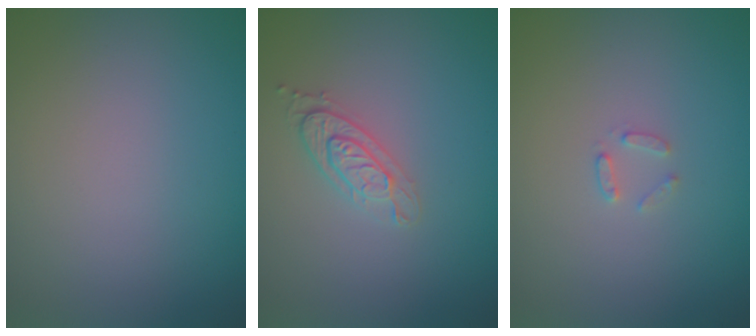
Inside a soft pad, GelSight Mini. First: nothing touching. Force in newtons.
{"total": 2.1, "press": 2.1, "slide": 0.3}
{"total": 1.0, "press": 1.0, "slide": 0.2}